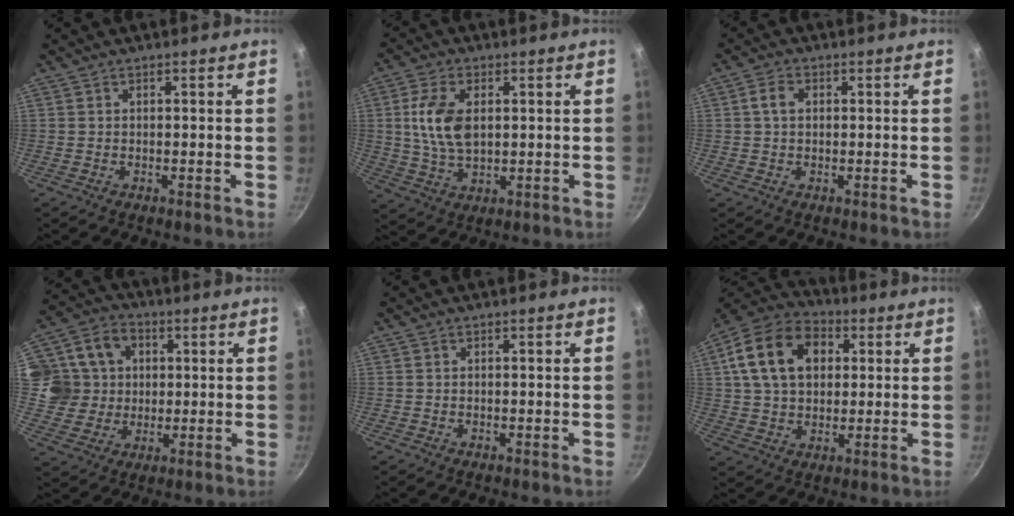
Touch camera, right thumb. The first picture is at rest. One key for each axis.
{"total": 10.0, "fx": 1.7, "fy": 5.8, "fz": 8.0, "tx": -0.148, "ty": -0.004, "tz": 0.033}
{"total": 3.1, "fx": 0.6, "fy": 2.3, "fz": 2.1, "tx": -0.035, "ty": 0.008, "tz": 0.006}
{"total": 13.1, "fx": 2.3, "fy": 11.9, "fz": 4.9, "tx": -0.063, "ty": 0.008, "tz": 0.037}
{"total": 0.0}
{"total": 17.2, "fx": 4.6, "fy": 12.2, "fz": 11.3, "tx": -0.181, "ty": 0.017, "tz": 0.065}